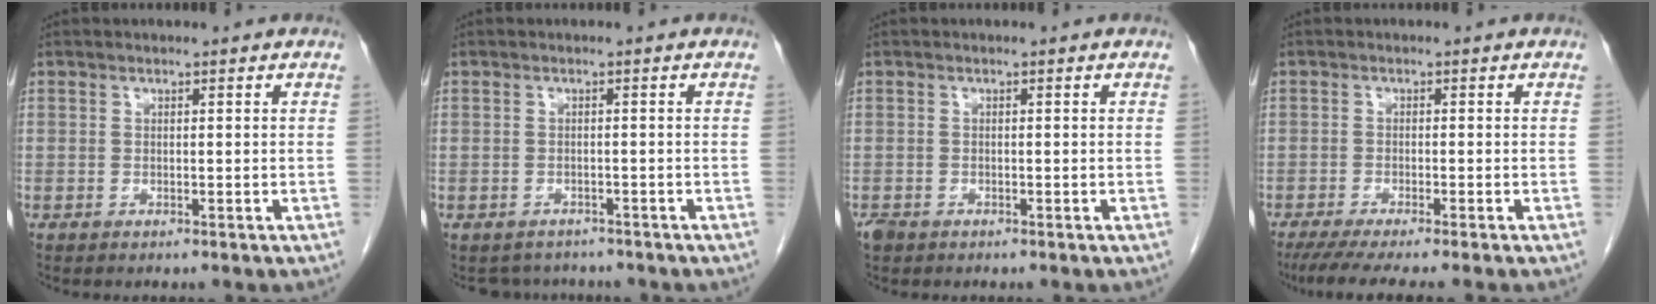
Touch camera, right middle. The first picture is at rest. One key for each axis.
{"total": 3.9, "fx": -3.5, "fy": 1.7, "fz": -0.2, "tx": 0.003, "ty": 0.004, "tz": -0.047}
{"total": 1.2, "fx": -0.9, "fy": 0.7, "fz": 0.4, "tx": -0.014, "ty": 0.000, "tz": -0.016}
{"total": 8.0, "fx": -6.8, "fy": -0.5, "fz": 4.3, "tx": -0.052, "ty": -0.021, "tz": -0.106}